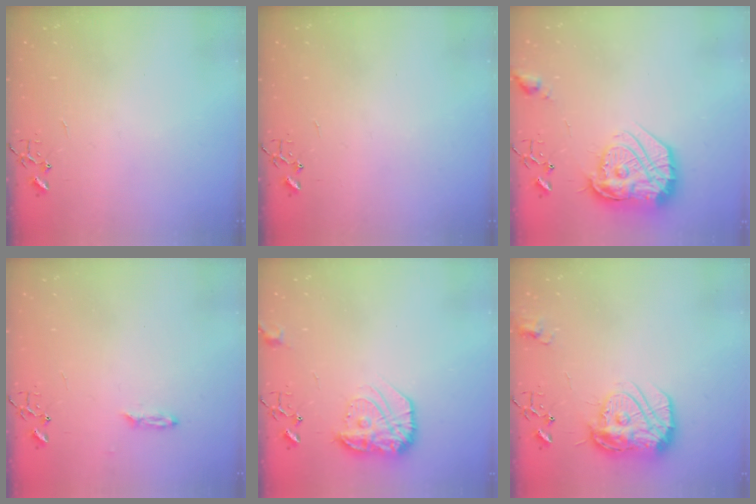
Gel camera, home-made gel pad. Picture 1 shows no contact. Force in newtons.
{"total": 0.0}
{"total": 21.6, "press": 21.5, "slide": 1.7}
{"total": 2.3, "press": 2.2, "slide": 0.4}
{"total": 15.1, "press": 15.0, "slide": 1.0}
{"total": 15.0, "press": 14.9, "slide": 1.1}